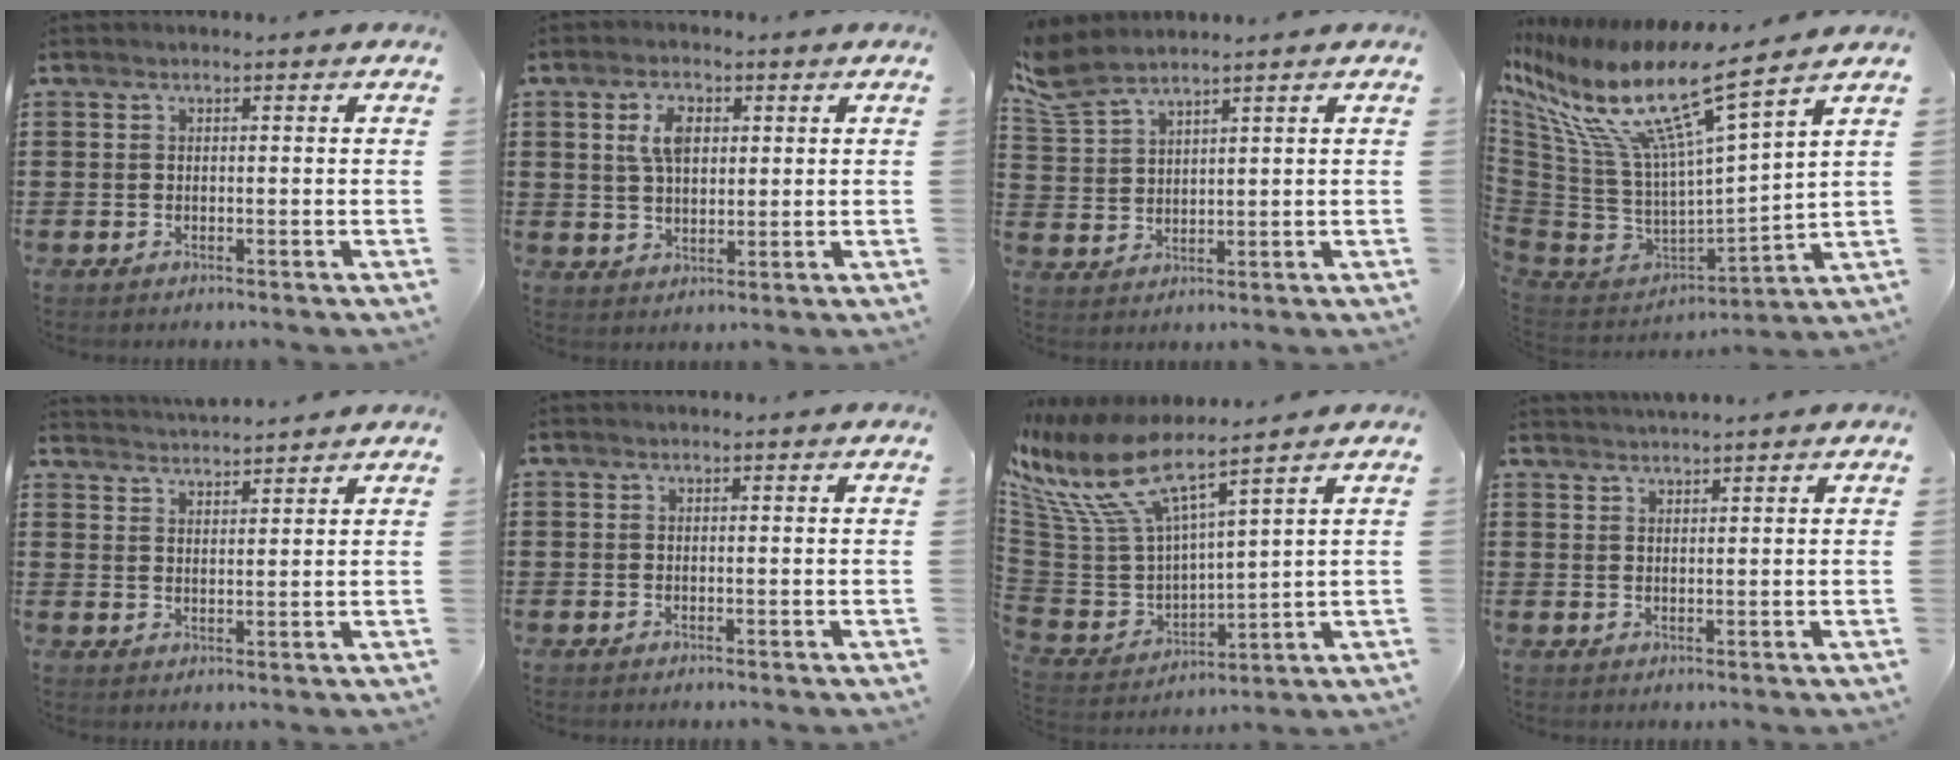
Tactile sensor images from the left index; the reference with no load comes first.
{"total": 5.2, "force": [1.8, 2.9, 4.0], "torque": [-0.079, 0.009, 0.028]}
{"total": 4.6, "force": [3.9, 1.0, 2.2], "torque": [-0.059, -0.008, 0.072]}
{"total": 15.2, "force": [9.1, 2.4, 12.0], "torque": [-0.258, -0.072, 0.138]}
{"total": 3.1, "force": [3.1, -0.3, -0.2], "torque": [-0.007, -0.015, 0.056]}
{"total": 0.0}
{"total": 11.3, "force": [7.5, 2.9, 7.9], "torque": [-0.205, -0.053, 0.123]}
{"total": 1.7, "force": [1.6, -0.4, 0.0], "torque": [-0.003, -0.001, 0.033]}